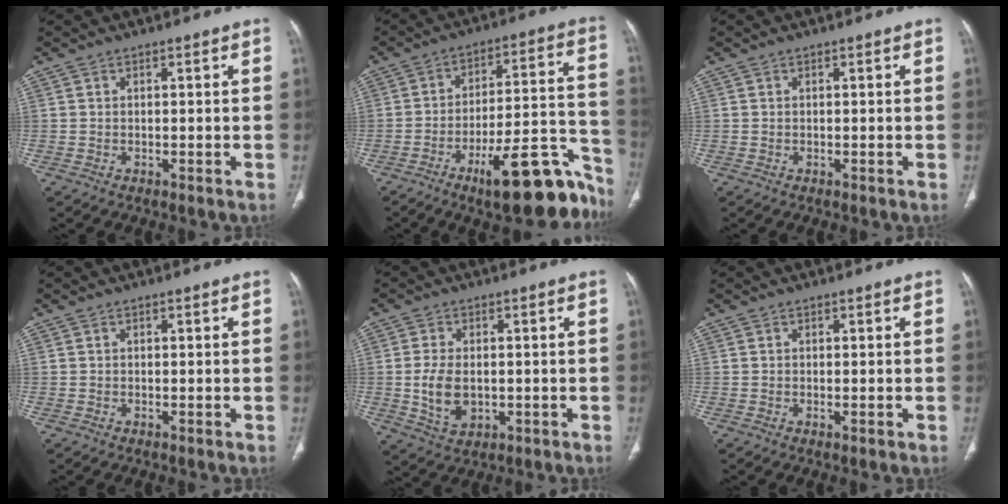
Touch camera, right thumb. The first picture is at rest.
{"total": 20.8, "force": [-13.0, 6.3, 14.9], "torque": [-0.135, 0.109, -0.188]}
{"total": 0.0}
{"total": 0.0}
{"total": 7.5, "force": [-0.6, 4.8, 5.7], "torque": [-0.105, -0.006, -0.002]}
{"total": 0.7, "force": [-0.2, 0.2, 0.6], "torque": [-0.013, -0.003, -0.003]}